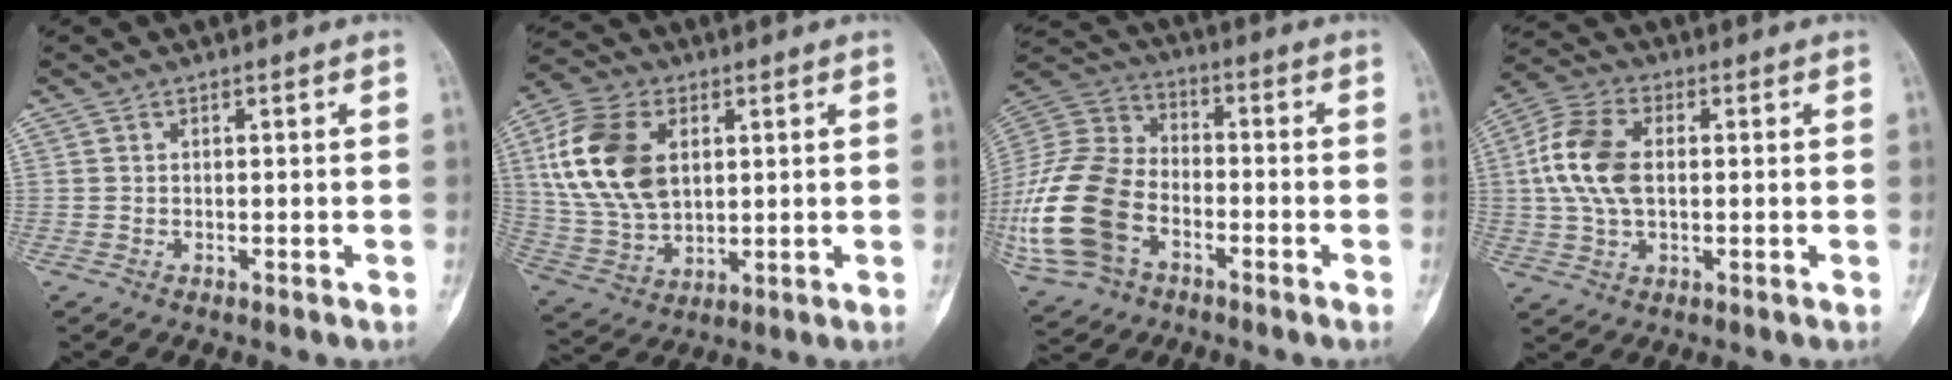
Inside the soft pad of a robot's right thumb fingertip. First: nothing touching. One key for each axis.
{"total": 16.8, "fx": 4.2, "fy": 10.9, "fz": 12.2, "tx": -0.236, "ty": -0.004, "tz": 0.085}
{"total": 23.1, "fx": -7.2, "fy": 15.7, "fz": 15.3, "tx": -0.360, "ty": 0.029, "tz": -0.128}
{"total": 11.3, "fx": 0.9, "fy": 6.9, "fz": 8.9, "tx": -0.191, "ty": 0.017, "tz": 0.015}